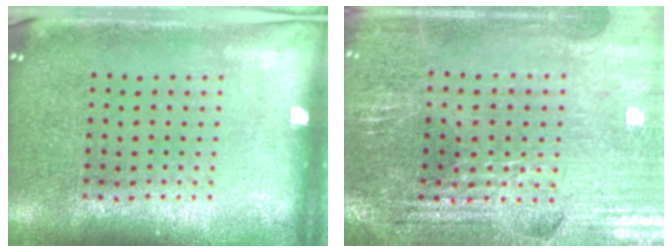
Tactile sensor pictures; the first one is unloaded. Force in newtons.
{"total": 2.8, "press": 2.8, "slide": 0.5}